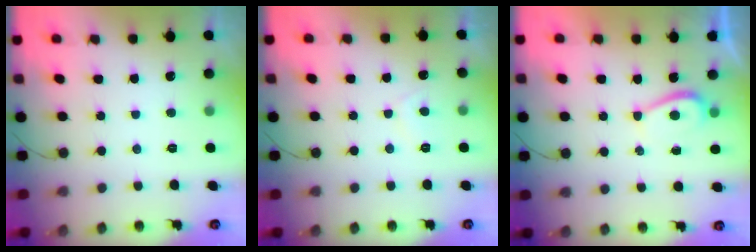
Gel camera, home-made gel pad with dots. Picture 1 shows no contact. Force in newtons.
{"total": 2.6, "press": 2.5, "slide": 0.6}
{"total": 3.4, "press": 3.4, "slide": 0.5}